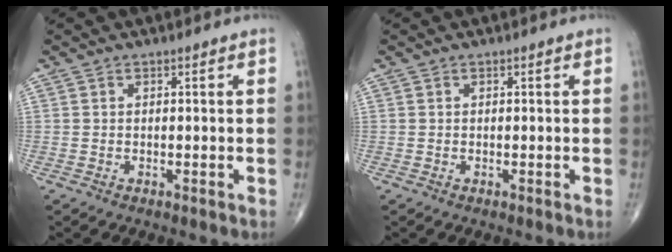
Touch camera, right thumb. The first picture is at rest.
{"total": 0.0}